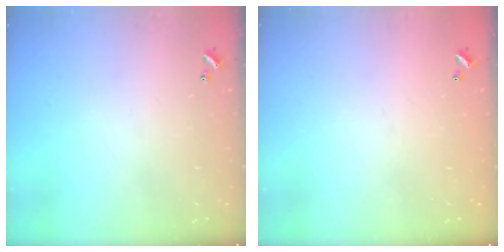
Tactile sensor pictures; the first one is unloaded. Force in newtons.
{"total": 2.7, "press": 2.7, "slide": 0.1}